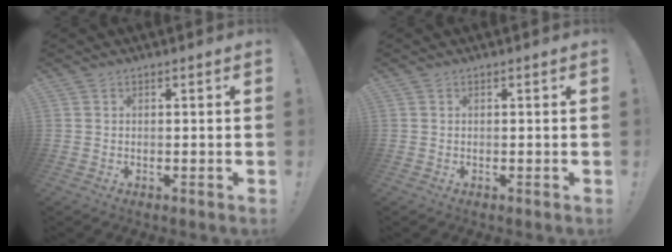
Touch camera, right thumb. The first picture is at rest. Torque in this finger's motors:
{"motor_torque": [0.00, 0.00, -0.01, 0.01, 0.00]}